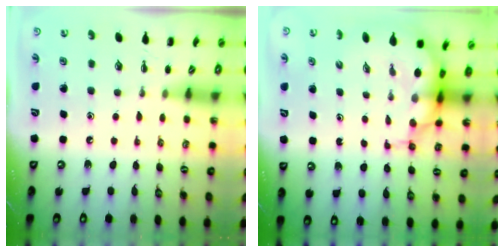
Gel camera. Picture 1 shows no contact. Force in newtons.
{"total": 9.2, "press": 8.8, "slide": 2.7}